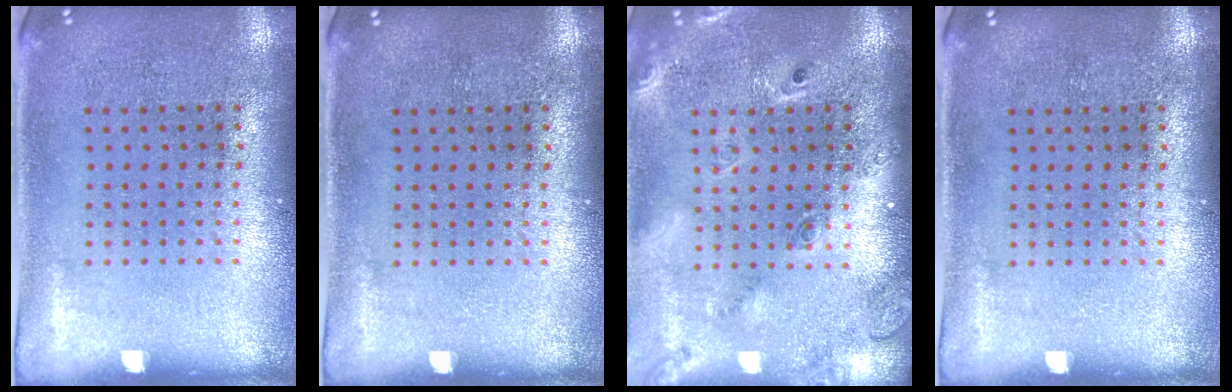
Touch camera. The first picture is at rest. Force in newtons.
{"total": 0.0}
{"total": 2.3, "press": 1.7, "slide": 1.5}
{"total": 0.0}